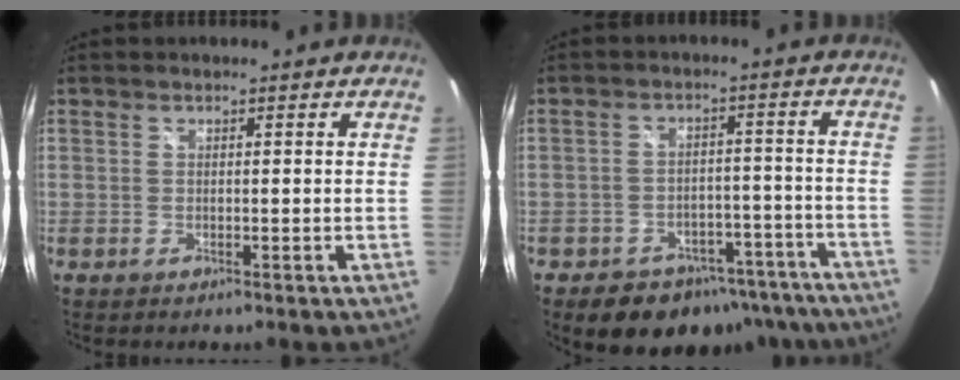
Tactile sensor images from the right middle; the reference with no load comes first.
{"total": 15.3, "force": [-11.0, 9.1, 5.5], "torque": [-0.112, 0.023, -0.121]}